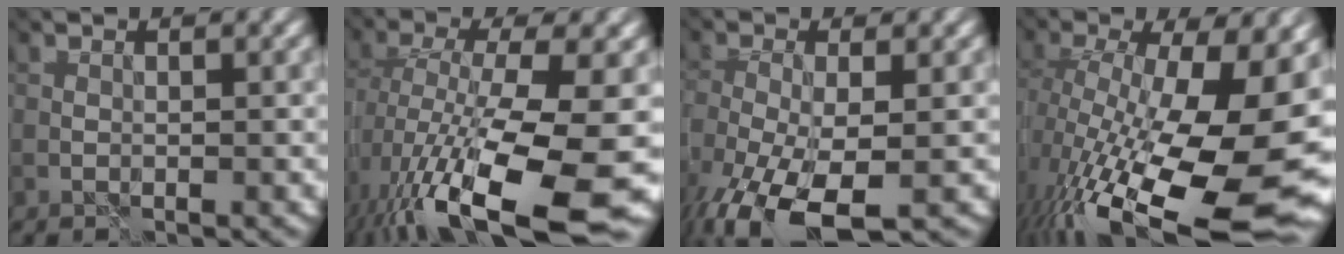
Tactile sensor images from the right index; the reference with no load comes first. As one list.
[{"total": 13.0, "force": [-5.0, 3.4, 11.5], "torque": [-0.212, -0.012, -0.072]}, {"total": 9.3, "force": [-4.9, 4.4, 6.6], "torque": [-0.144, -0.040, -0.081]}, {"total": 16.3, "force": [-5.0, 5.6, 14.5], "torque": [-0.243, -0.013, -0.080]}]